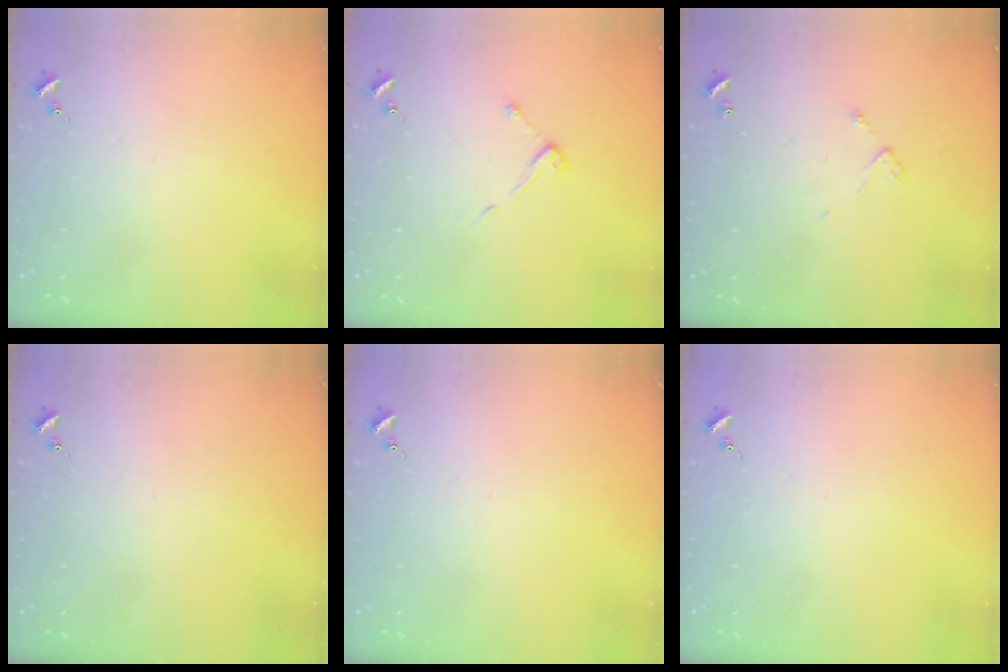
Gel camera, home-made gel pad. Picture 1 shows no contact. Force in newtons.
{"total": 4.7, "press": 4.7, "slide": 0.4}
{"total": 5.7, "press": 5.7, "slide": 0.5}
{"total": 0.0}
{"total": 0.0}
{"total": 0.0}